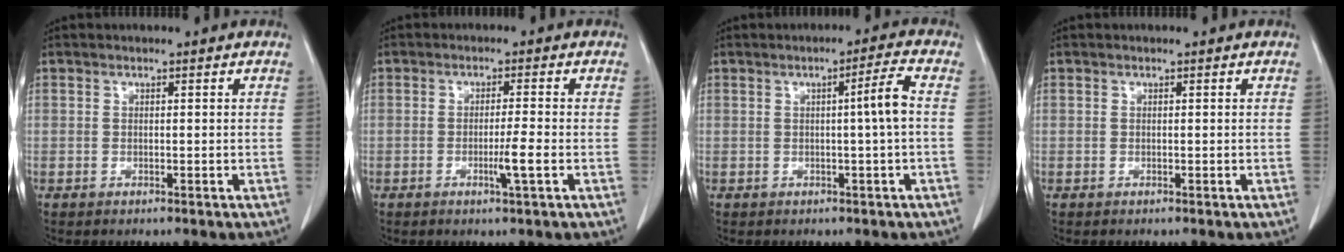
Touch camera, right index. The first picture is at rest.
{"total": 3.5, "force": [-1.1, -0.5, 3.3], "torque": [-0.056, -0.006, -0.019]}
{"total": 3.8, "force": [-0.1, -0.8, 3.7], "torque": [-0.055, 0.003, -0.001]}
{"total": 0.0}